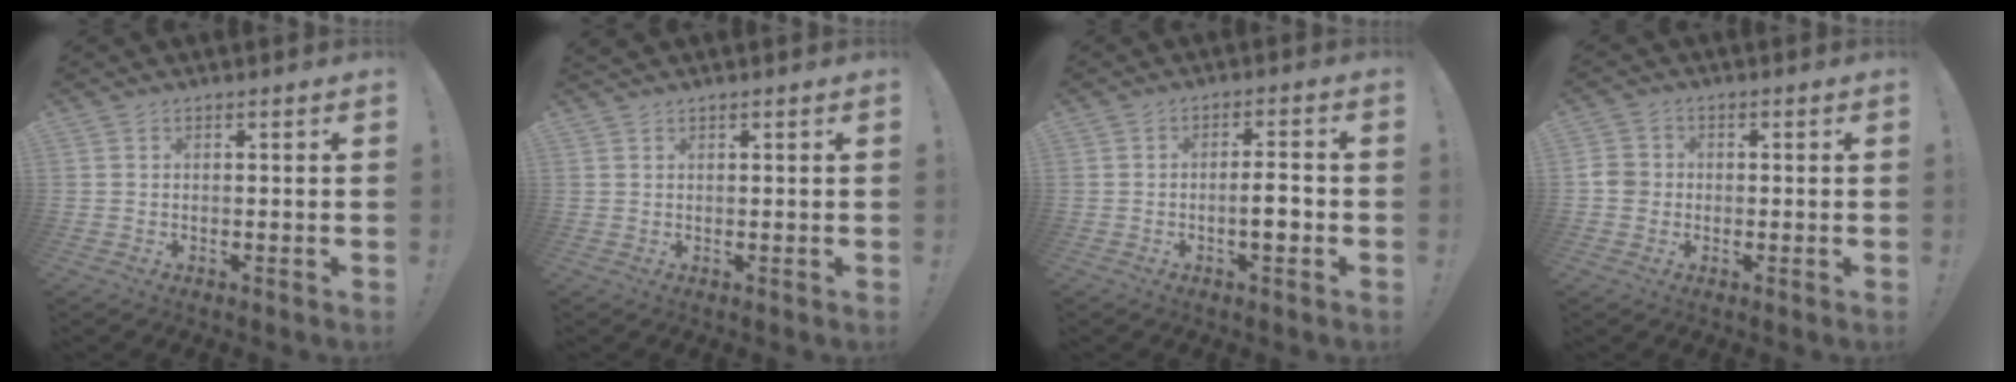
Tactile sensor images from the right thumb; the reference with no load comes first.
{"total": 0.6, "force": [0.5, 0.0, 0.2], "torque": [-0.010, 0.003, 0.011]}
{"total": 5.3, "force": [-1.6, 1.2, 5.0], "torque": [-0.071, 0.003, -0.030]}
{"total": 4.3, "force": [-0.8, 3.9, 1.6], "torque": [-0.029, 0.011, -0.014]}